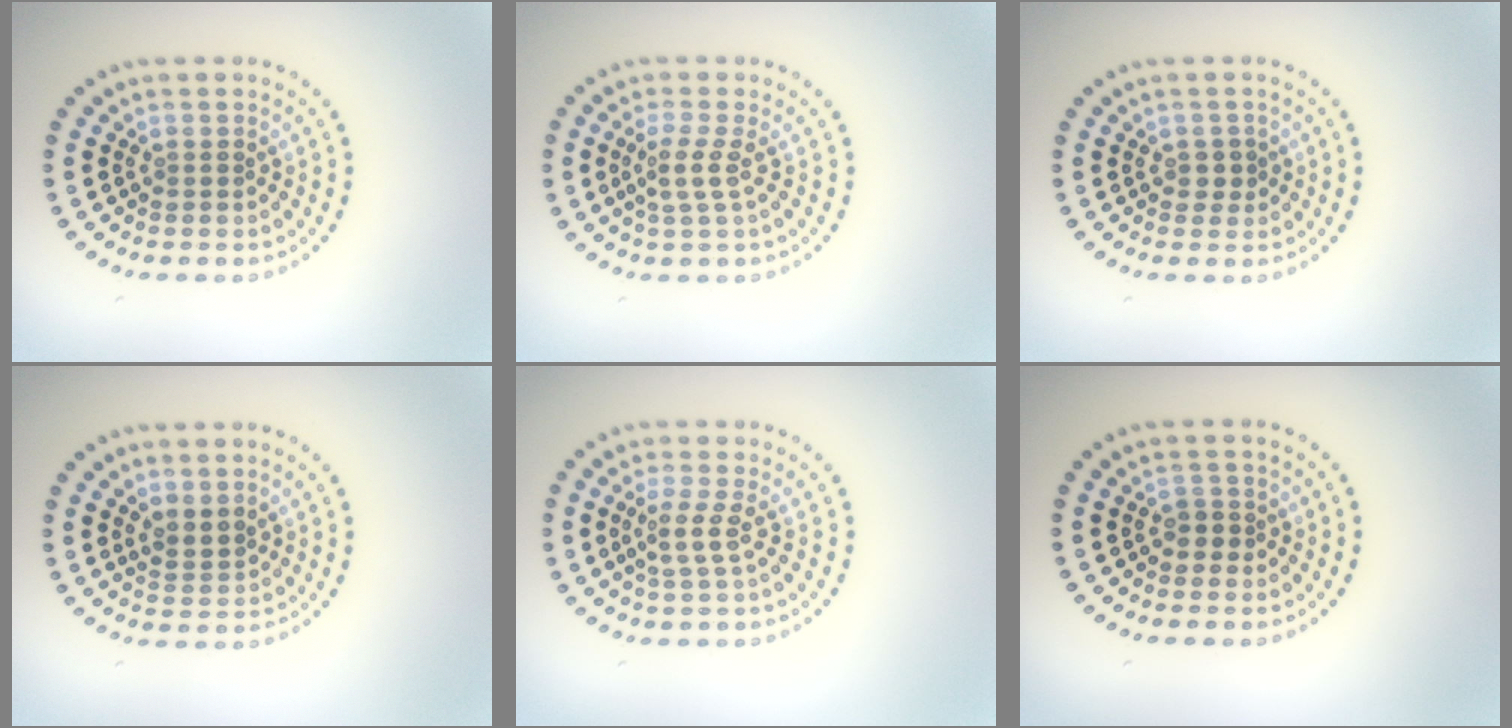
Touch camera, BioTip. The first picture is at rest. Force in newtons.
{"total": 2.1, "press": 1.7, "slide": 1.3}
{"total": 1.2, "press": 1.2, "slide": 0.4}
{"total": 1.7, "press": 1.3, "slide": 1.1}
{"total": 2.0, "press": 1.6, "slide": 1.3}
{"total": 1.3, "press": 1.0, "slide": 0.7}